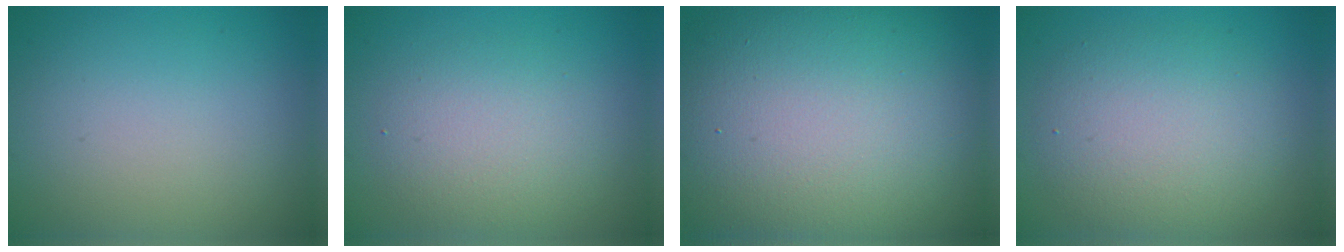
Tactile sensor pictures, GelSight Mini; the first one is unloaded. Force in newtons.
{"total": 3.9, "press": 3.9, "slide": 0.2}
{"total": 18.3, "press": 18.3, "slide": 1.0}
{"total": 5.7, "press": 5.7, "slide": 0.4}